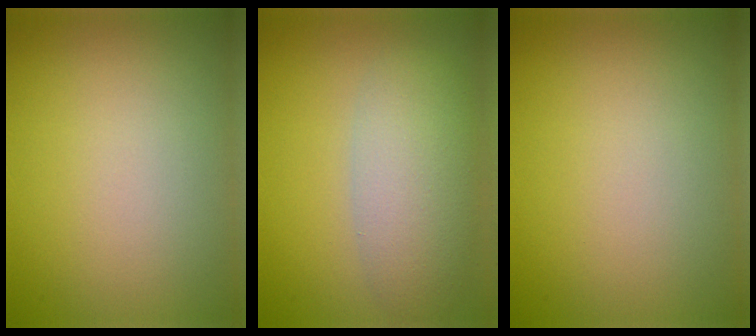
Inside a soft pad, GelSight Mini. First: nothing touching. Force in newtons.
{"total": 5.3, "press": 5.3, "slide": 0.2}
{"total": 0.0}